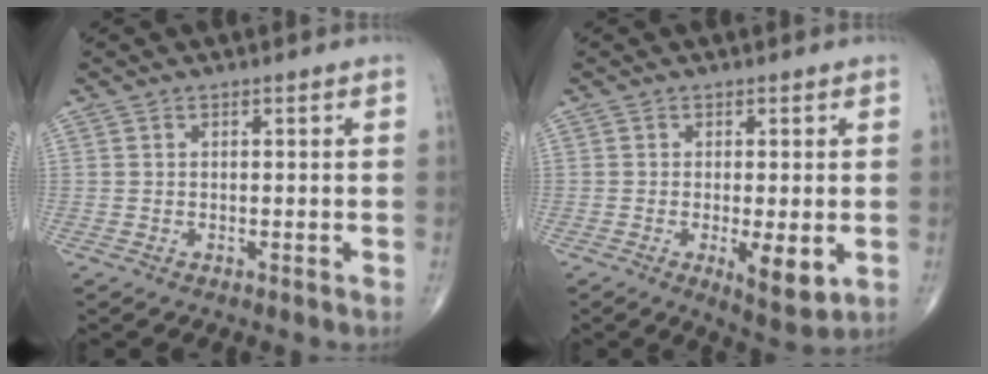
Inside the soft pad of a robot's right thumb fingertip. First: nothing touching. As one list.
[{"total": 6.3, "force": [-1.4, 2.0, 5.8], "torque": [-0.092, -0.019, -0.019]}]